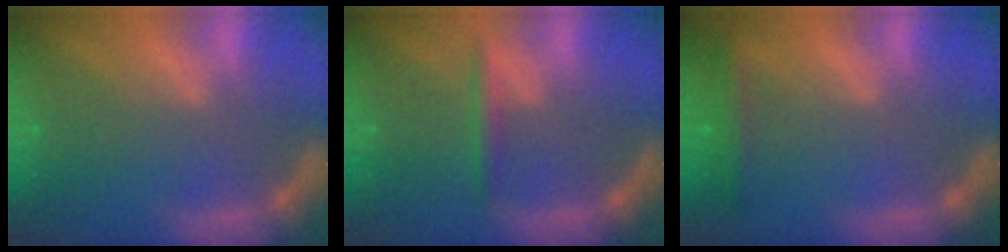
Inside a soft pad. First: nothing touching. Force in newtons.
{"total": 1.9}
{"total": 2.4}